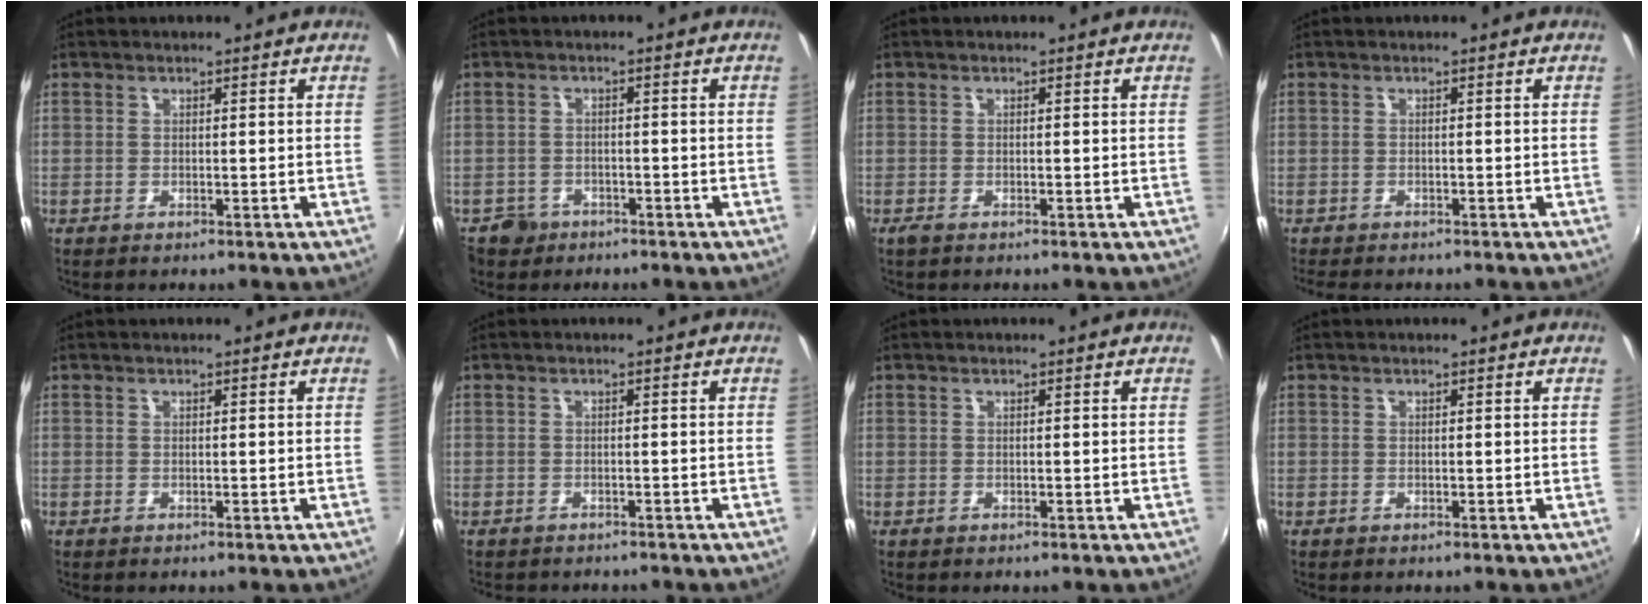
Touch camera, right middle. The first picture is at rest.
{"total": 4.3, "force": [-2.6, 3.3, 0.7], "torque": [-0.028, 0.005, -0.040]}
{"total": 0.8, "force": [-0.5, 0.3, 0.5], "torque": [-0.010, -0.003, -0.011]}
{"total": 2.9, "force": [-2.5, 1.0, 1.1], "torque": [-0.030, -0.012, -0.042]}
{"total": 0.0}
{"total": 1.8, "force": [-1.7, 0.8, 0.3], "torque": [-0.012, -0.004, -0.024]}
{"total": 0.0}
{"total": 0.0}